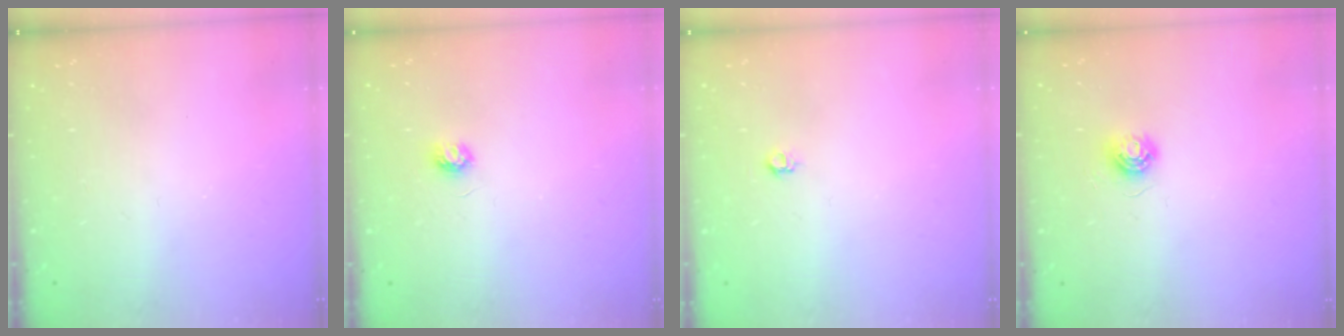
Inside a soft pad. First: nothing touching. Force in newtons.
{"total": 3.4, "press": 3.4, "slide": 0.4}
{"total": 4.0, "press": 3.9, "slide": 0.7}
{"total": 5.6, "press": 5.6, "slide": 0.3}